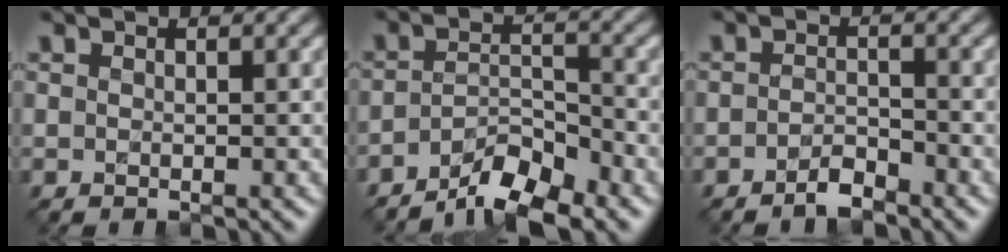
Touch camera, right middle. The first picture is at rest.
{"total": 5.4, "force": [-4.1, 1.5, 3.1], "torque": [-0.053, 0.001, -0.074]}
{"total": 2.1, "force": [-1.7, 0.5, 1.2], "torque": [-0.023, 0.005, -0.033]}